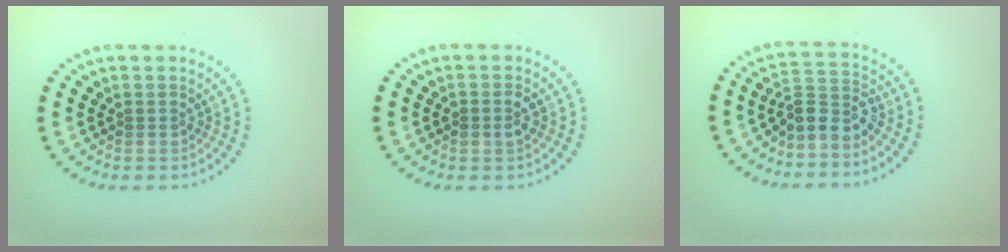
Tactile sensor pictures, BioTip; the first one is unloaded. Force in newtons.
{"total": 1.3, "press": 1.3, "slide": 0.1}
{"total": 3.0, "press": 2.3, "slide": 1.8}